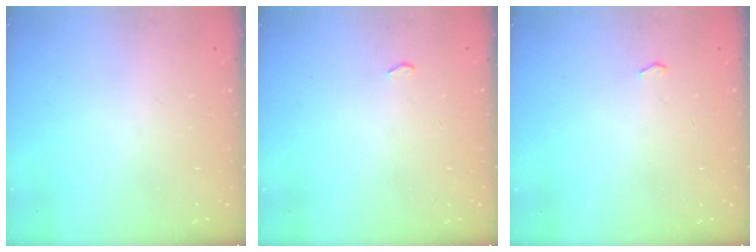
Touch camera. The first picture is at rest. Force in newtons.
{"total": 2.6, "press": 2.0, "slide": 1.7}
{"total": 2.6, "press": 2.0, "slide": 1.7}